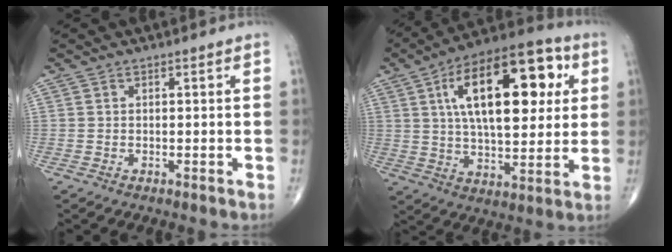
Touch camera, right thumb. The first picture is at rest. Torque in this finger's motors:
{"motor_torque": [0.23, 4.78, 2.05, 0.72, 0.64]}